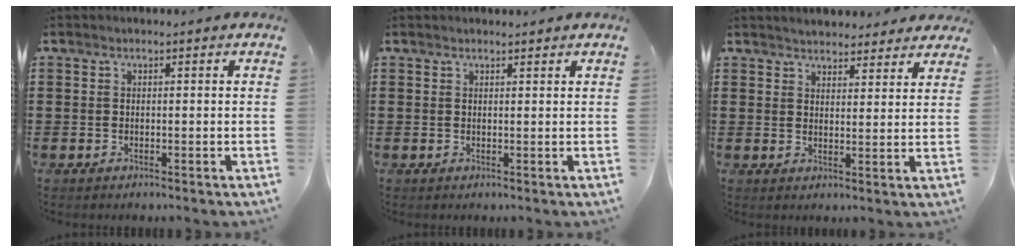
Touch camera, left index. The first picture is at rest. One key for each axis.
{"total": 1.0, "fx": 0.9, "fy": 0.1, "fz": 0.2, "tx": -0.005, "ty": 0.000, "tz": 0.018}
{"total": 3.2, "fx": 3.1, "fy": 0.5, "fz": 0.0, "tx": -0.010, "ty": -0.009, "tz": 0.058}